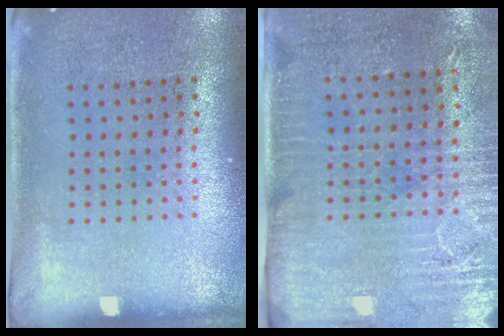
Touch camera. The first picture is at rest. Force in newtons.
{"total": 3.1, "press": 2.6, "slide": 1.6}